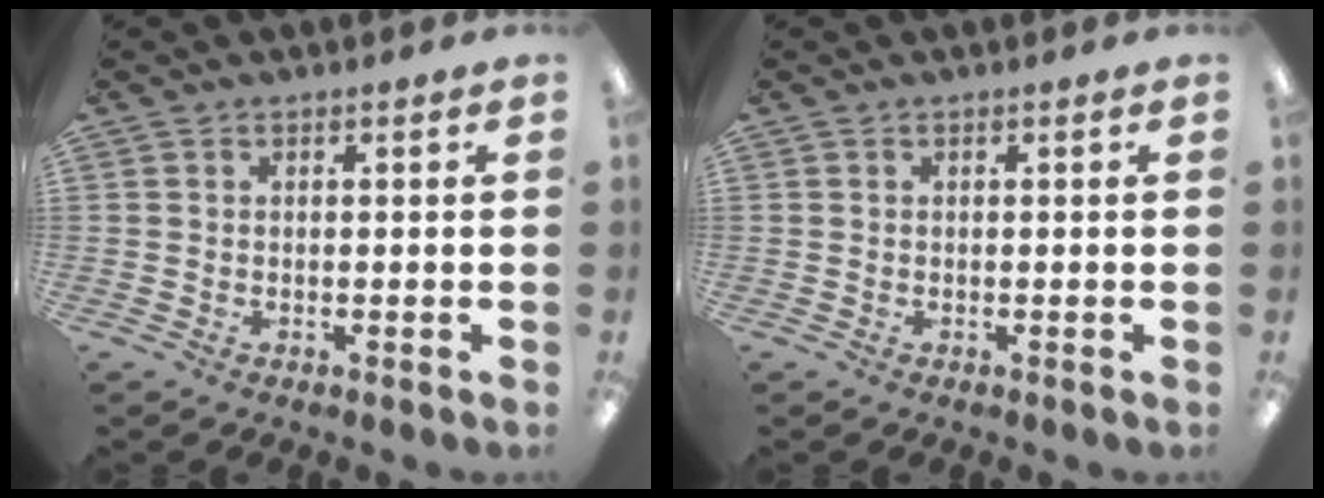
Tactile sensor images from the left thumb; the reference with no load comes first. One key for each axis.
{"total": 0.0}